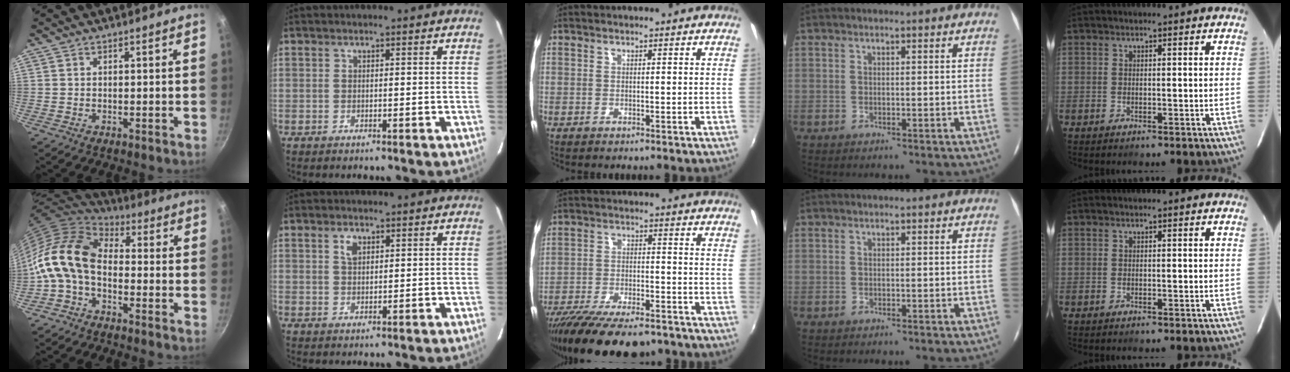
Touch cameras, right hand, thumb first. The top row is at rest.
{"thumb": {"total": 14.1, "force": [-1.9, 9.3, 10.4], "torque": [-0.186, 0.033, -0.059]}, "index": {"total": 2.4, "force": [1.1, 1.5, 1.5], "torque": [-0.027, 0.006, 0.021]}, "middle": {"total": 19.5, "force": [-15.6, 5.7, 10.3], "torque": [-0.204, -0.041, -0.242]}}